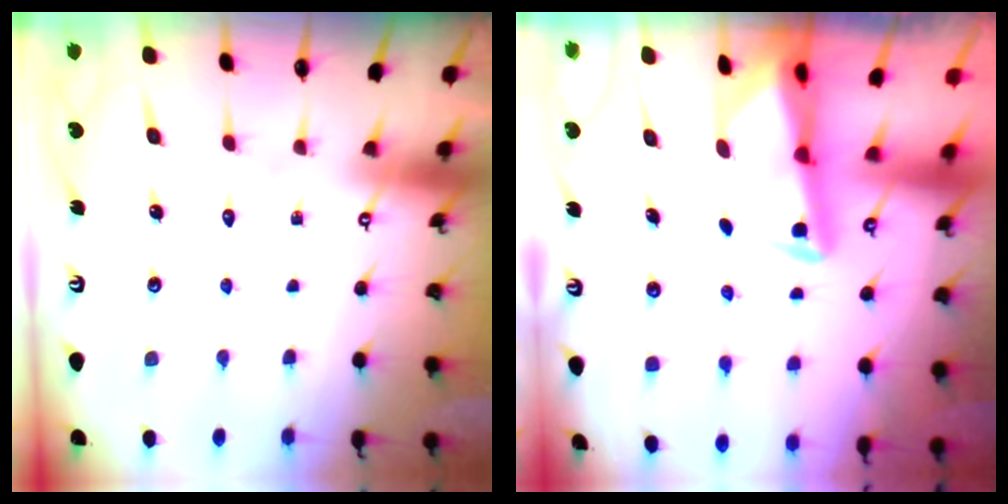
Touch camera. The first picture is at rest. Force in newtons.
{"total": 2.7, "press": 2.6, "slide": 0.6}